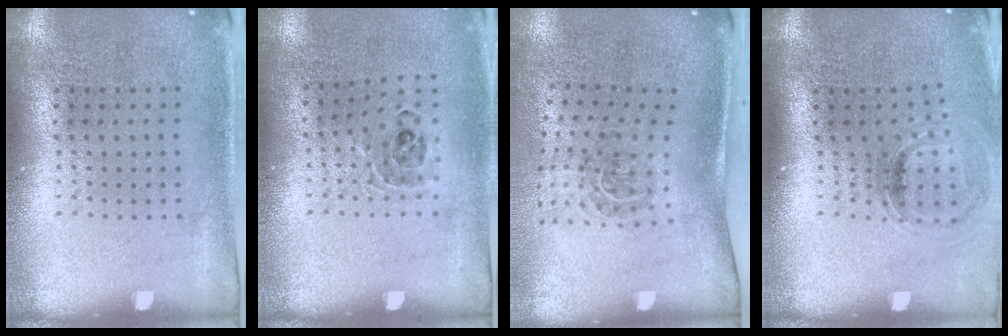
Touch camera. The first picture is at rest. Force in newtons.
{"total": 0.8, "press": 0.8, "slide": 0.2}
{"total": 1.9, "press": 1.2, "slide": 1.5}
{"total": 1.0, "press": 0.9, "slide": 0.4}